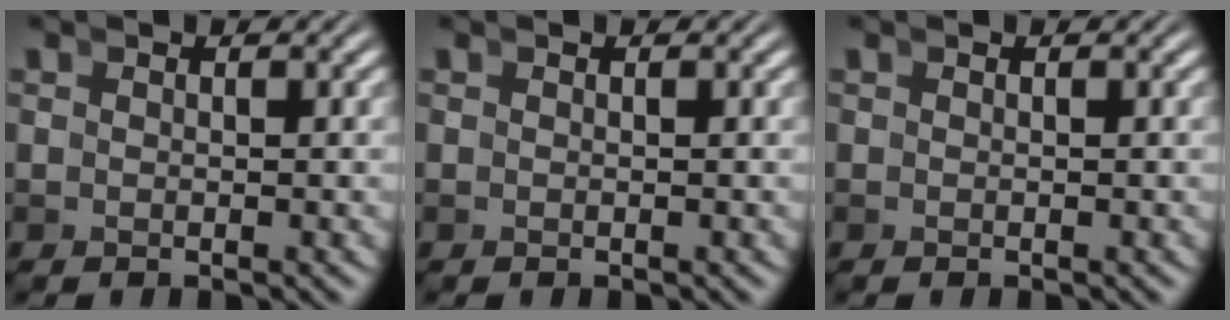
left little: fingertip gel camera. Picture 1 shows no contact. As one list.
[{"total": 0.0}, {"total": 0.0}]